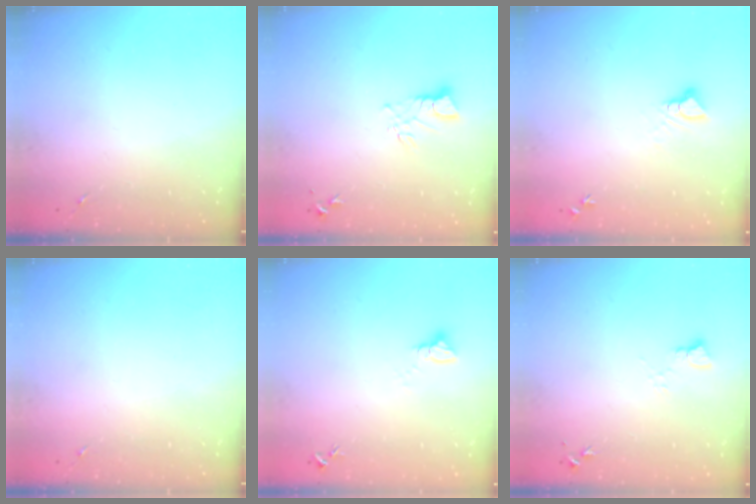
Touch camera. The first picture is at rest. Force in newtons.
{"total": 4.8, "press": 4.8, "slide": 0.5}
{"total": 3.9, "press": 3.9, "slide": 0.2}
{"total": 0.0}
{"total": 2.8, "press": 2.8, "slide": 0.1}
{"total": 3.7, "press": 3.7, "slide": 0.4}